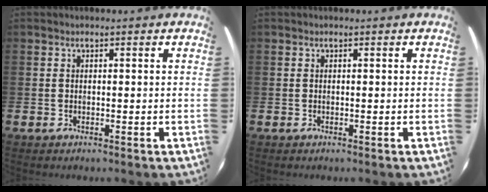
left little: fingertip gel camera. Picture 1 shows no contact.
{"total": 0.0}